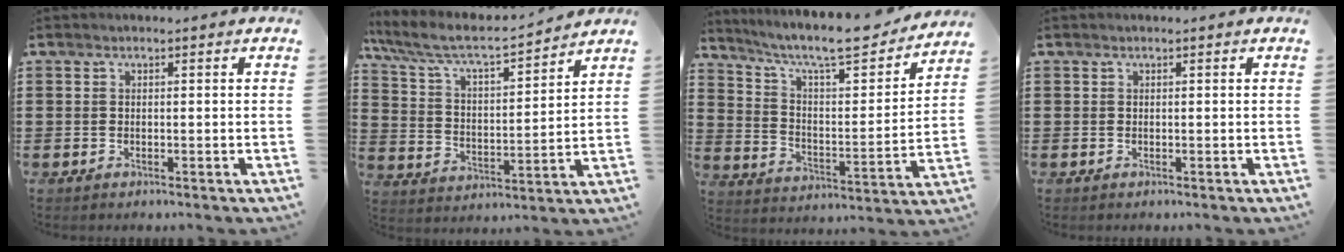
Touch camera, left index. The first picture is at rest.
{"total": 6.5, "force": [5.5, 1.1, 3.3], "torque": [-0.088, -0.031, 0.086]}
{"total": 9.9, "force": [8.6, 1.3, 4.8], "torque": [-0.103, -0.064, 0.139]}
{"total": 0.0}